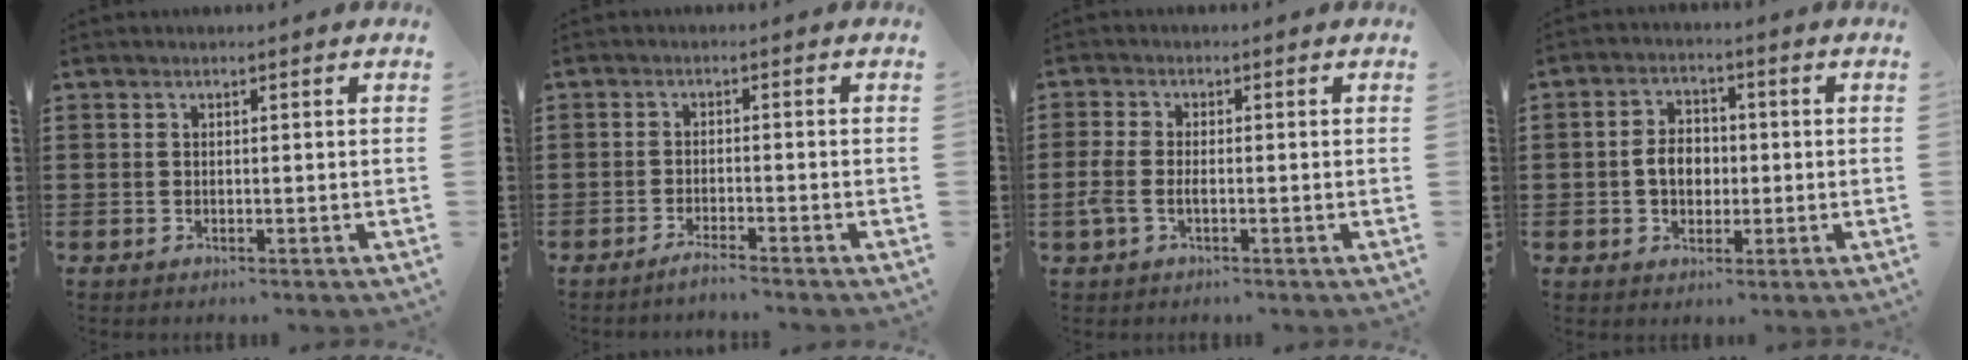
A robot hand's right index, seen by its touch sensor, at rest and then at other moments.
{"total": 2.1, "force": [-2.0, -0.4, 0.6], "torque": [-0.010, -0.002, -0.037]}
{"total": 2.6, "force": [-0.9, 1.1, 2.1], "torque": [-0.060, -0.007, -0.022]}
{"total": 4.5, "force": [-0.6, 3.3, 3.0], "torque": [-0.054, 0.006, -0.015]}